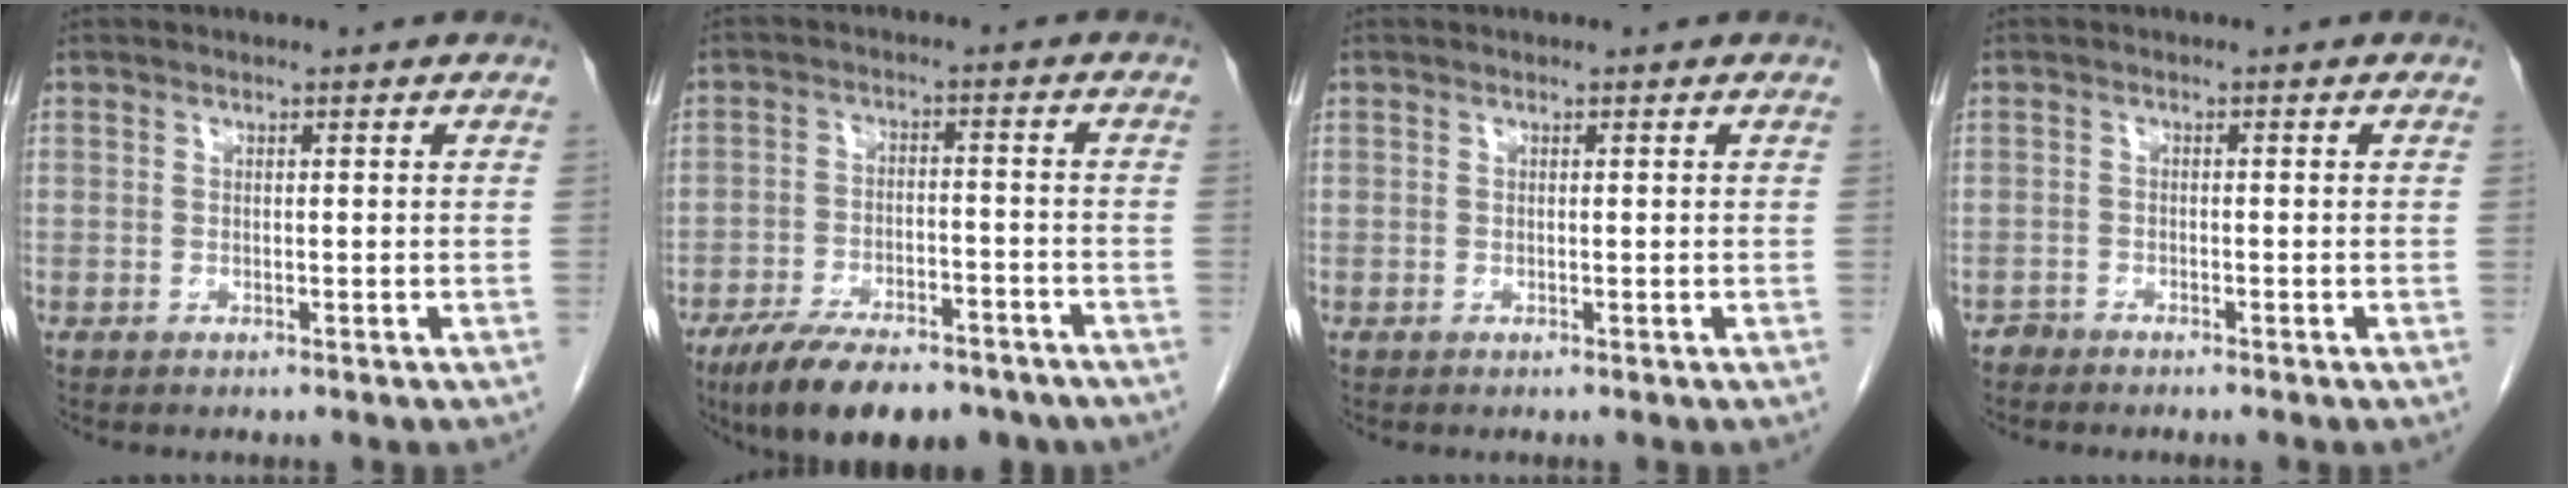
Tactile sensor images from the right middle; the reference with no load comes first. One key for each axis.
{"total": 14.9, "fx": -11.2, "fy": 5.3, "fz": 8.3, "tx": -0.136, "ty": -0.007, "tz": -0.172}
{"total": 0.0}
{"total": 1.0, "fx": -1.0, "fy": 0.1, "fz": -0.1, "tx": 0.002, "ty": -0.002, "tz": -0.021}